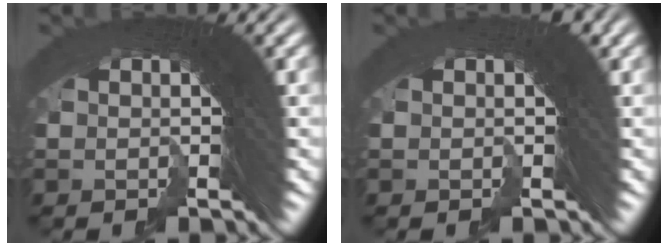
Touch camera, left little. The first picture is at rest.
{"total": 1.0, "force": [-0.1, 0.6, 0.8], "torque": [-0.005, 0.002, -0.003]}